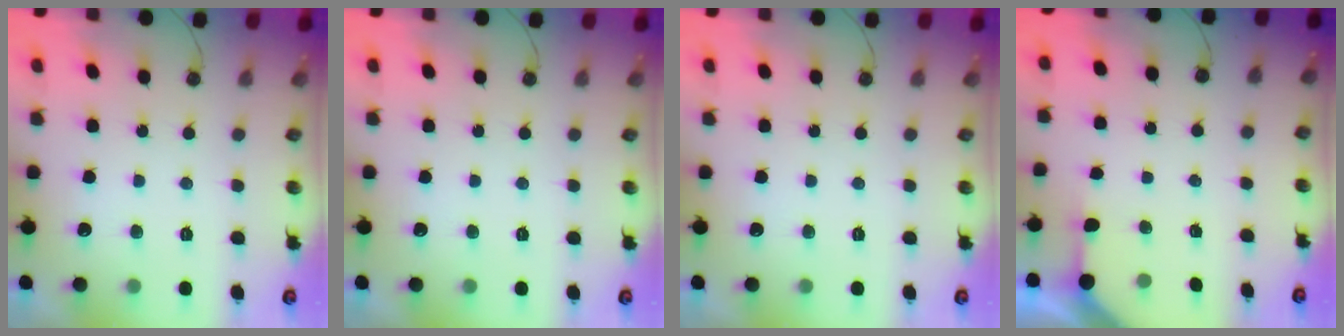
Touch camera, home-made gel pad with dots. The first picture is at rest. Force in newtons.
{"total": 0.0}
{"total": 0.0}
{"total": 2.8, "press": 2.8, "slide": 0.3}